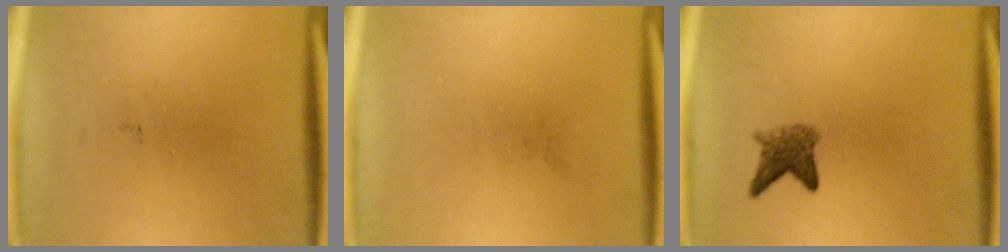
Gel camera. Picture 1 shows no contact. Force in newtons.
{"total": 0.0}
{"total": 3.2}